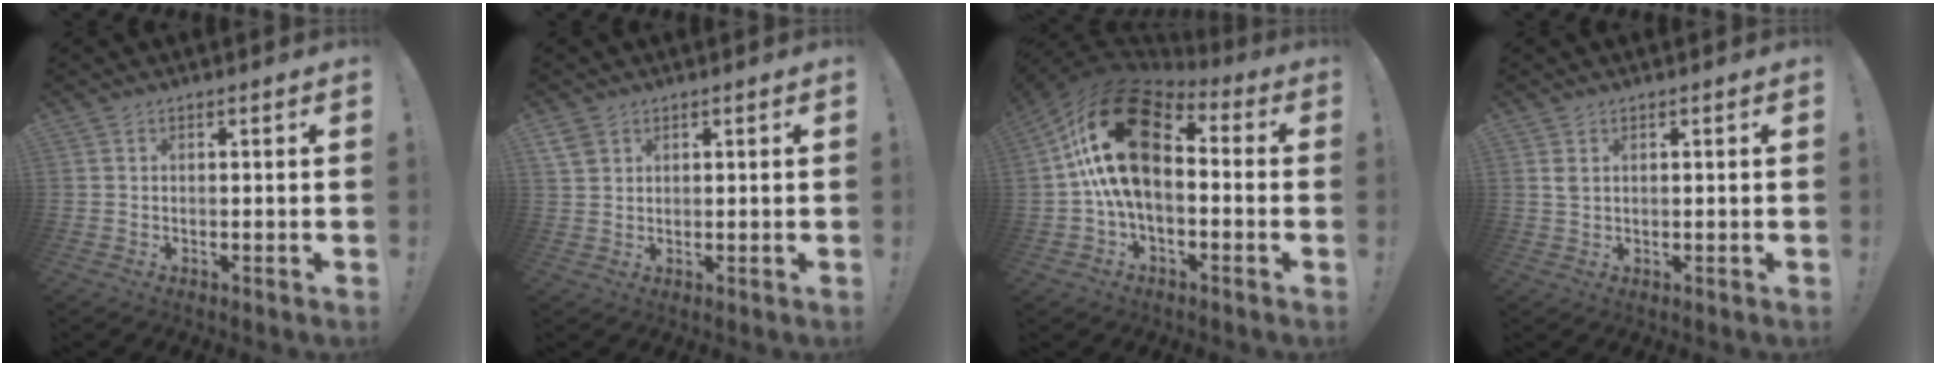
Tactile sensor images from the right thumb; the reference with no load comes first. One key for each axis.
{"total": 3.7, "fx": 2.3, "fy": 2.6, "fz": 1.5, "tx": -0.027, "ty": -0.006, "tz": 0.045}
{"total": 23.3, "fx": 3.7, "fy": 13.7, "fz": 18.4, "tx": -0.357, "ty": 0.002, "tz": 0.073}
{"total": 1.8, "fx": 0.9, "fy": 1.0, "fz": 1.2, "tx": -0.020, "ty": 0.000, "tz": 0.014}